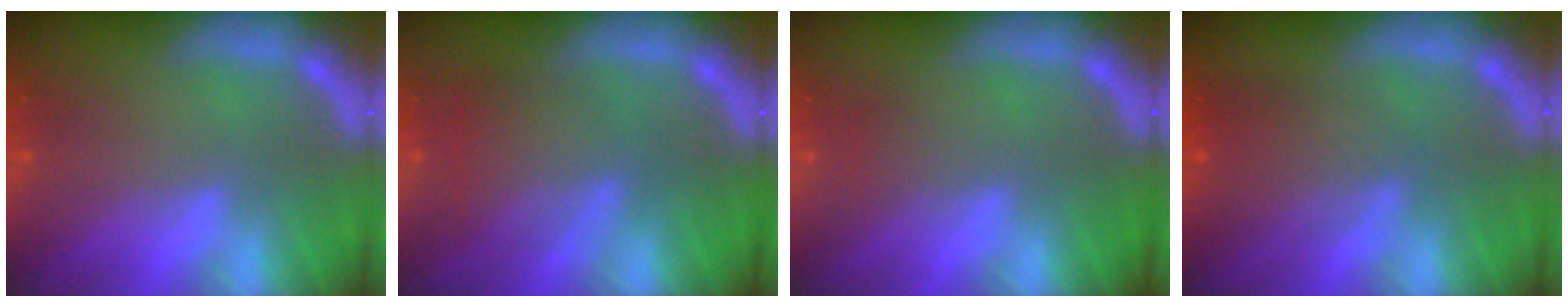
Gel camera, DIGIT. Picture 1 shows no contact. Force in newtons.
{"total": 5.0}
{"total": 1.0}
{"total": 4.0}